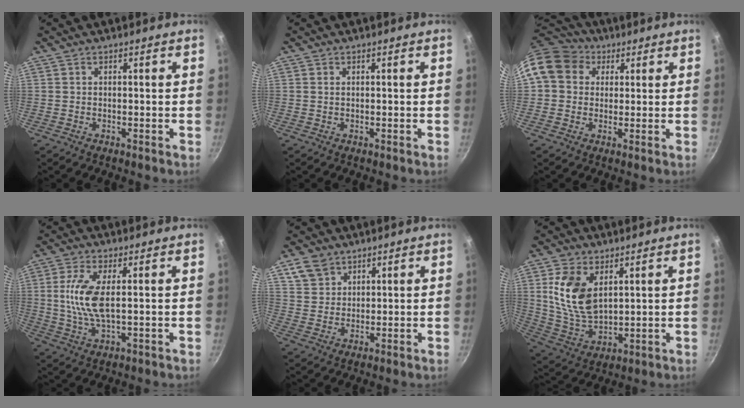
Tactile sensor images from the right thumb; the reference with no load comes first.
{"total": 0.5, "force": [0.2, 0.3, 0.4], "torque": [-0.007, 0.001, 0.004]}
{"total": 12.3, "force": [4.3, 10.1, 5.5], "torque": [-0.087, 0.020, 0.064]}
{"total": 8.7, "force": [1.1, 3.2, 8.0], "torque": [-0.173, -0.002, 0.021]}
{"total": 5.9, "force": [3.7, 4.1, 1.9], "torque": [-0.021, -0.003, 0.079]}
{"total": 12.7, "force": [3.9, 7.7, 9.4], "torque": [-0.172, -0.025, 0.086]}